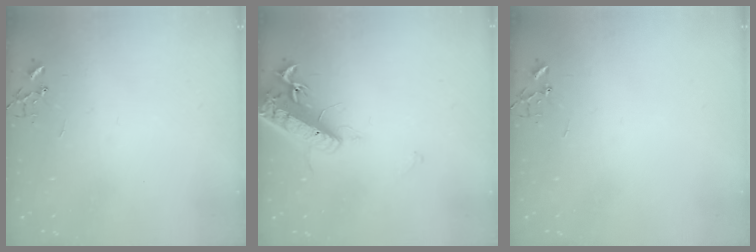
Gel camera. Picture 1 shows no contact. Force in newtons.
{"total": 16.3, "press": 15.9, "slide": 3.8}
{"total": 0.0}